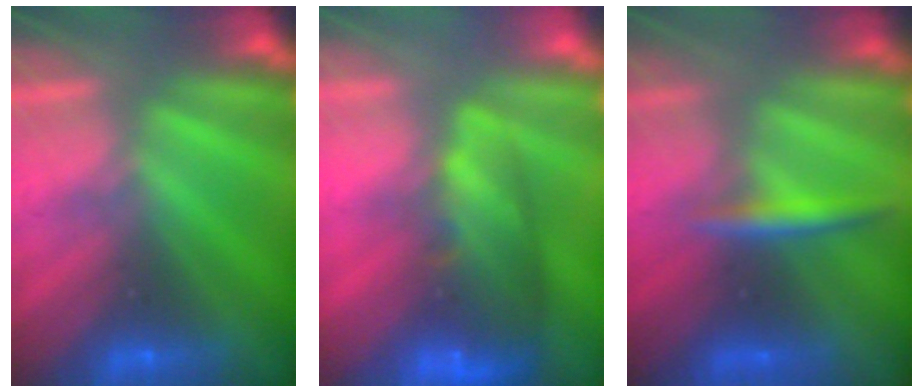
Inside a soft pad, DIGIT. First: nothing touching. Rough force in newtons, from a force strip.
{"total": 9.4}
{"total": 2.5}